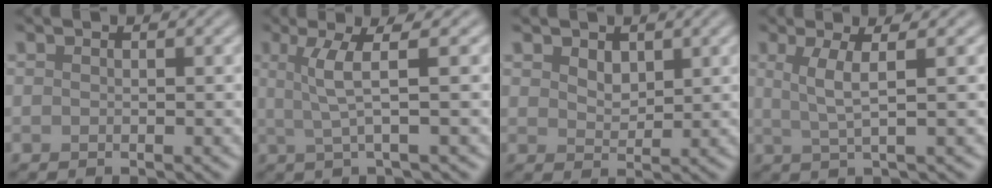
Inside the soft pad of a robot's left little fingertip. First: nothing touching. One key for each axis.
{"total": 3.7, "fx": 0.7, "fy": 0.5, "fz": 3.6, "tx": -0.068, "ty": 0.003, "tz": 0.018}
{"total": 1.9, "fx": 1.1, "fy": 1.2, "fz": 1.0, "tx": -0.021, "ty": -0.002, "tz": 0.023}
{"total": 3.0, "fx": 0.7, "fy": 0.5, "fz": 2.9, "tx": -0.053, "ty": 0.000, "tz": 0.016}